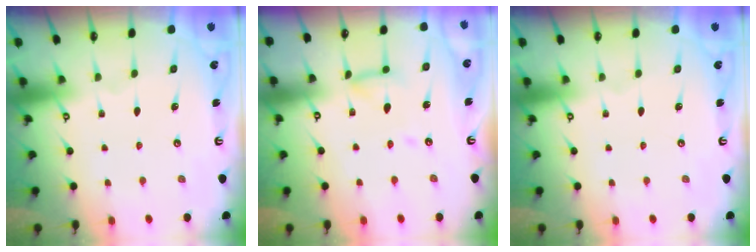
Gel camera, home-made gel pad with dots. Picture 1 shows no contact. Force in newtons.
{"total": 10.4, "press": 10.4, "slide": 0.9}
{"total": 0.0}